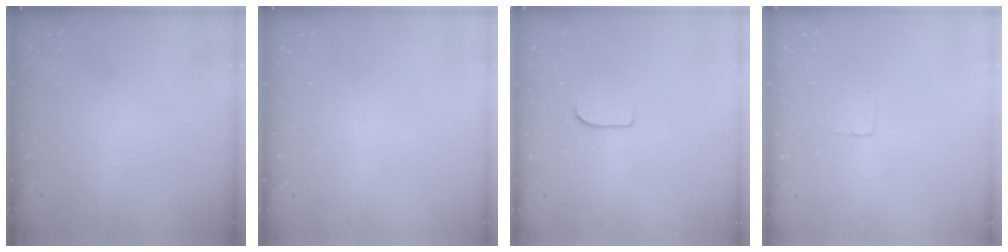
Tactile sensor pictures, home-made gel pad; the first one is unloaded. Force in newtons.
{"total": 0.0}
{"total": 5.5, "press": 5.5, "slide": 0.6}
{"total": 2.5, "press": 2.5, "slide": 0.1}